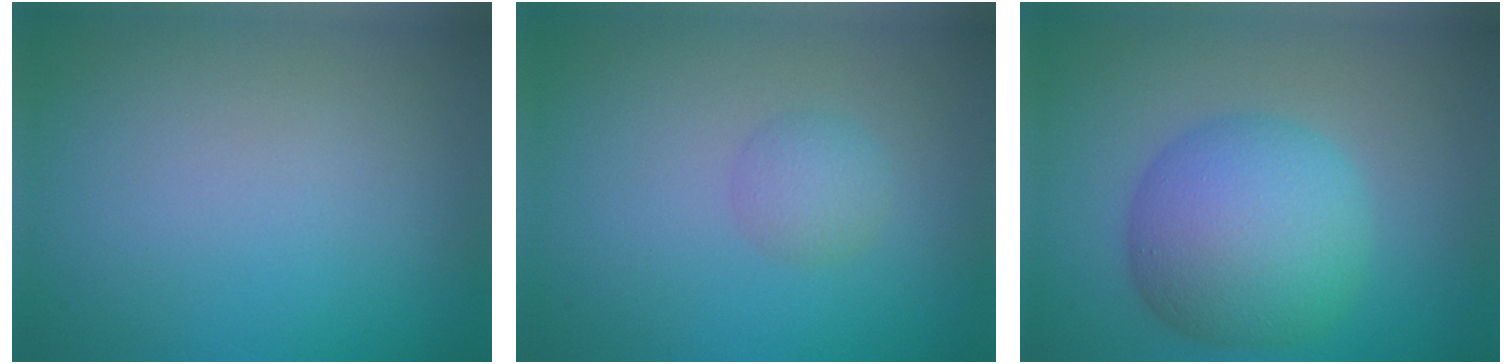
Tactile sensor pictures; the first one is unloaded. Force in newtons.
{"total": 1.5, "press": 1.5, "slide": 0.0}
{"total": 7.9, "press": 7.9, "slide": 0.1}